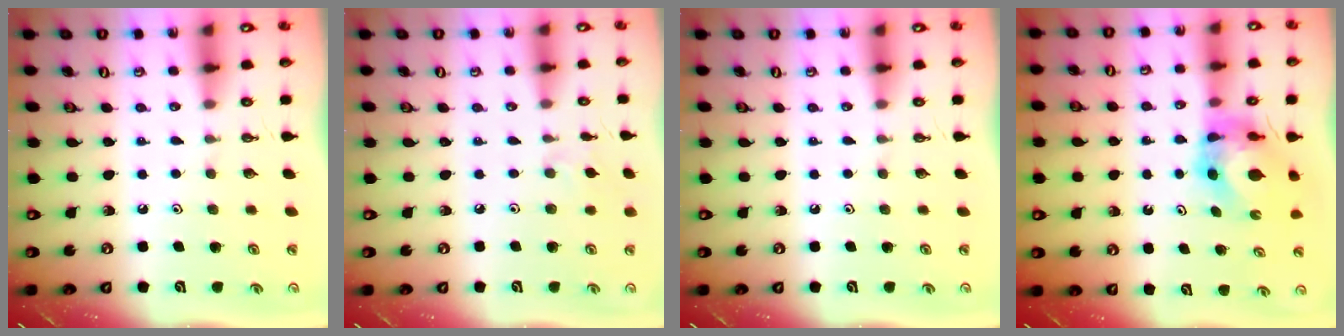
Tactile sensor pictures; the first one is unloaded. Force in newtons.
{"total": 4.2, "press": 4.1, "slide": 0.6}
{"total": 0.0}
{"total": 6.8, "press": 6.8, "slide": 0.5}